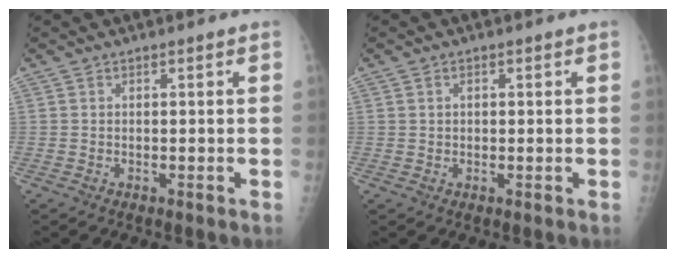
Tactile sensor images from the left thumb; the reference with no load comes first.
{"total": 1.1, "force": [0.4, 0.9, 0.5], "torque": [-0.003, 0.000, 0.006]}